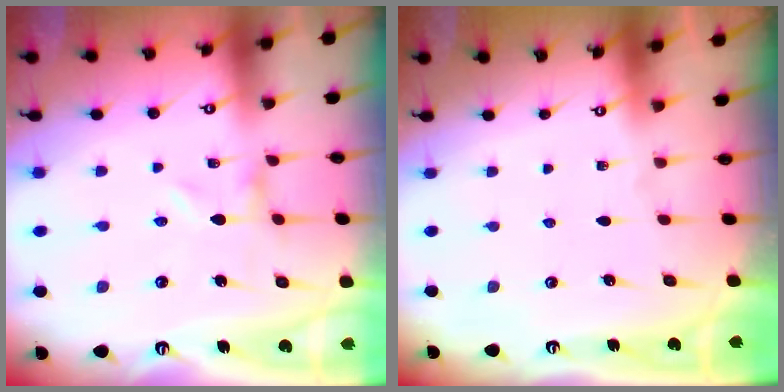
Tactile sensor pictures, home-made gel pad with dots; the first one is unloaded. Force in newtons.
{"total": 0.0}